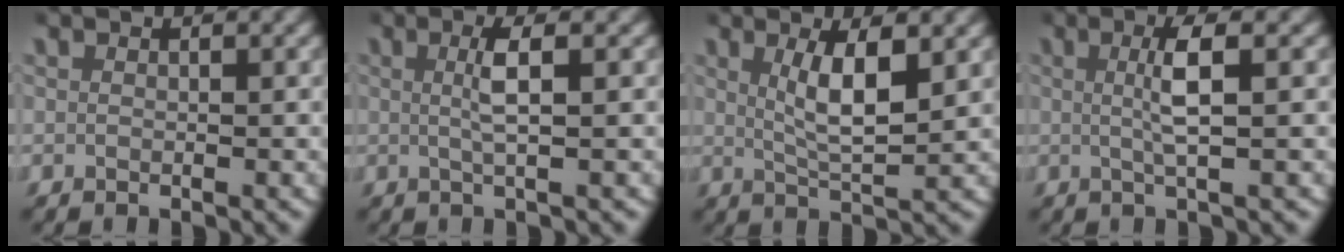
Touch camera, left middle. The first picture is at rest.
{"total": 2.3, "force": [0.4, -0.1, 2.3], "torque": [-0.045, 0.003, 0.006]}
{"total": 4.1, "force": [1.1, 1.0, 3.9], "torque": [-0.067, -0.008, 0.025]}
{"total": 2.9, "force": [0.5, -0.1, 2.9], "torque": [-0.055, 0.005, 0.007]}